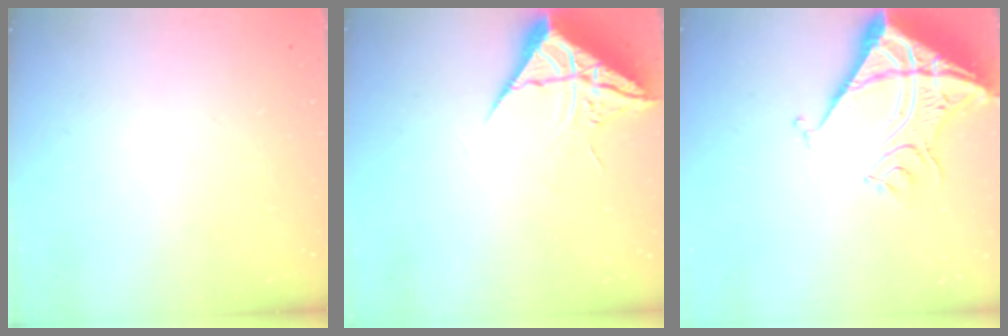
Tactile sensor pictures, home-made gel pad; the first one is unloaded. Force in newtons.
{"total": 10.4, "press": 10.4, "slide": 0.8}
{"total": 18.3, "press": 18.1, "slide": 2.4}